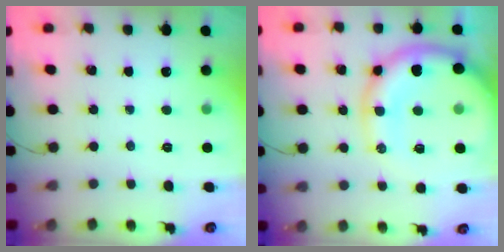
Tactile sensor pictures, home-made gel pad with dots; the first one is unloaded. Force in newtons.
{"total": 18.3, "press": 18.1, "slide": 2.4}